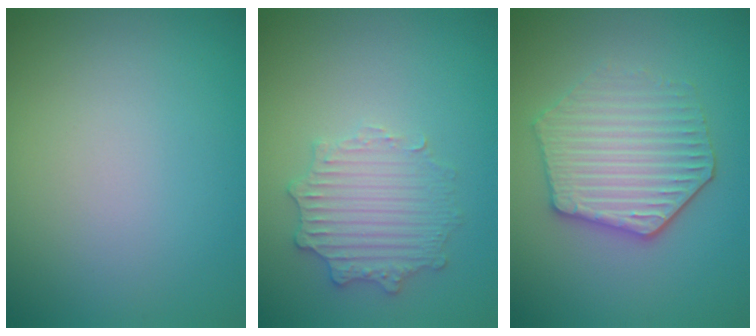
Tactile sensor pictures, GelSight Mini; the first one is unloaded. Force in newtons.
{"total": 2.9, "press": 2.9, "slide": 0.1}
{"total": 4.4, "press": 4.0, "slide": 1.8}